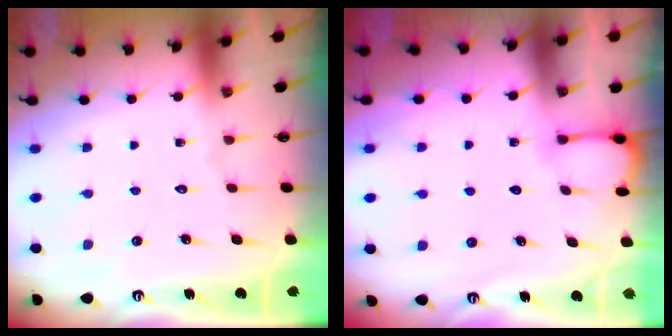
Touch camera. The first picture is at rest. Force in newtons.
{"total": 2.6, "press": 2.6, "slide": 0.3}